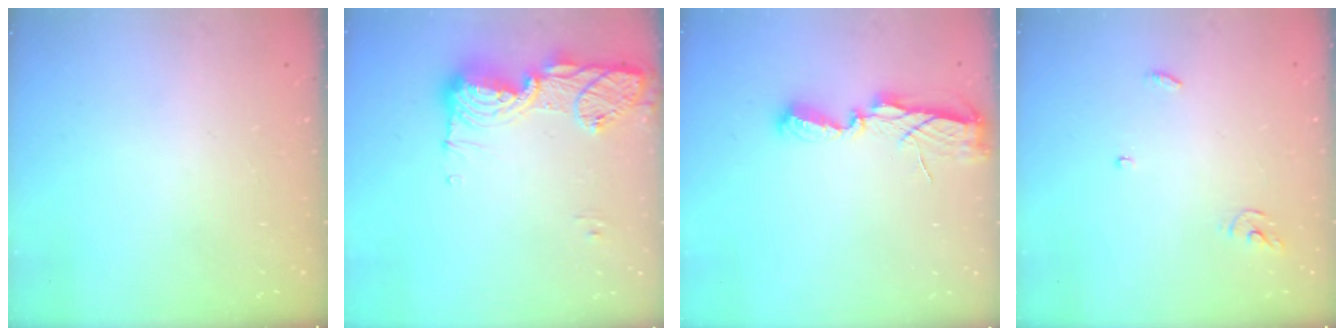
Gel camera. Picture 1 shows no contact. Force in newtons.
{"total": 14.7, "press": 14.7, "slide": 1.4}
{"total": 7.1, "press": 7.1, "slide": 0.5}
{"total": 3.9, "press": 3.9, "slide": 0.4}